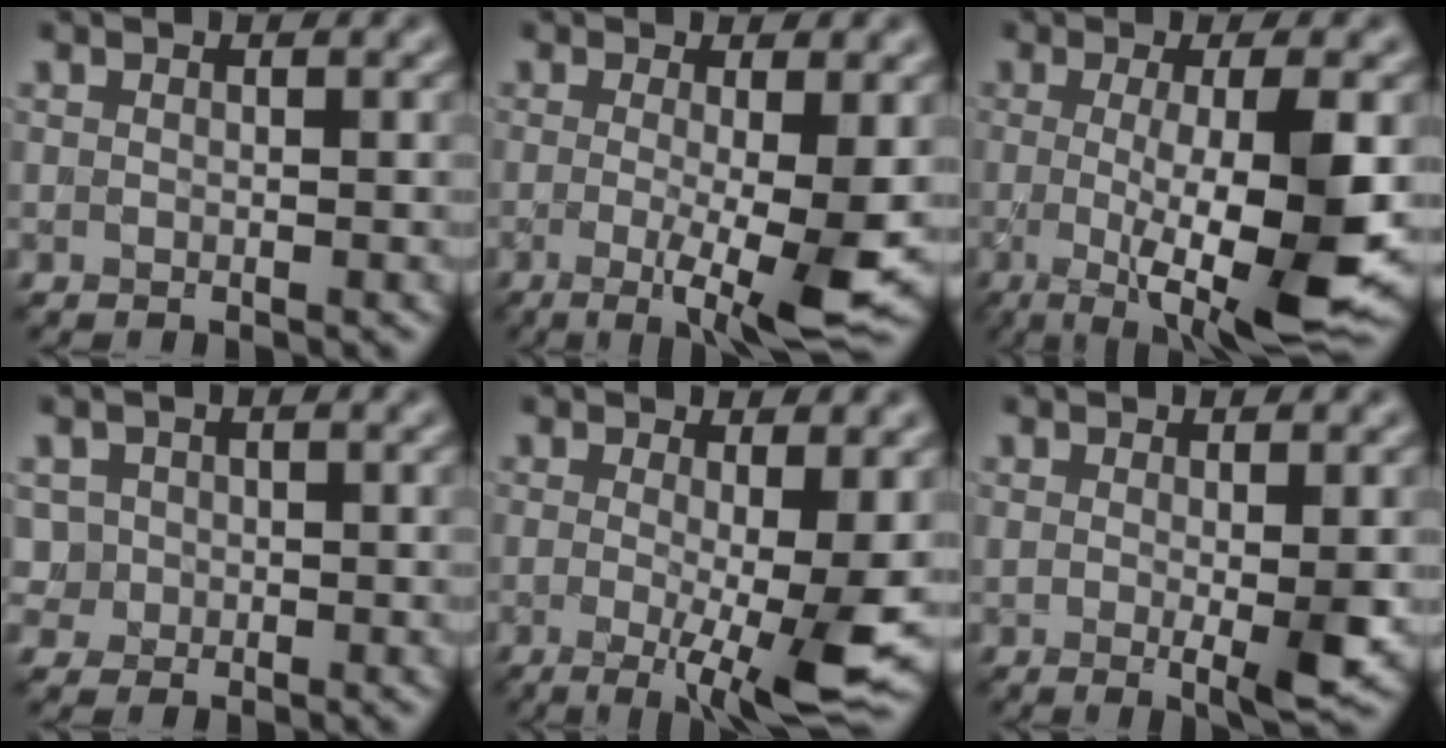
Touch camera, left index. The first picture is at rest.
{"total": 6.5, "force": [-1.0, 1.1, 6.3], "torque": [-0.095, -0.016, -0.011]}
{"total": 9.8, "force": [-1.2, 2.2, 9.5], "torque": [-0.136, -0.022, -0.013]}
{"total": 1.6, "force": [0.1, 1.6, -0.1], "torque": [0.003, 0.001, 0.012]}
{"total": 7.3, "force": [-0.9, 1.4, 7.1], "torque": [-0.095, -0.018, -0.010]}
{"total": 2.8, "force": [-0.2, 0.2, 2.8], "torque": [-0.041, -0.009, 0.001]}